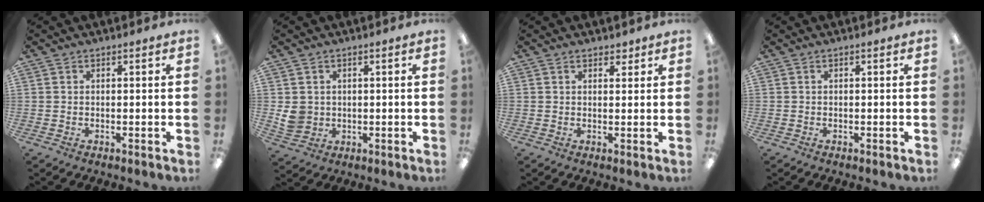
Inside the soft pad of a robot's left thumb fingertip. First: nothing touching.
{"total": 5.2, "force": [1.0, 4.9, 1.4], "torque": [-0.025, 0.003, 0.022]}
{"total": 2.0, "force": [1.6, 1.1, 0.3], "torque": [0.009, -0.006, 0.028]}
{"total": 0.0}